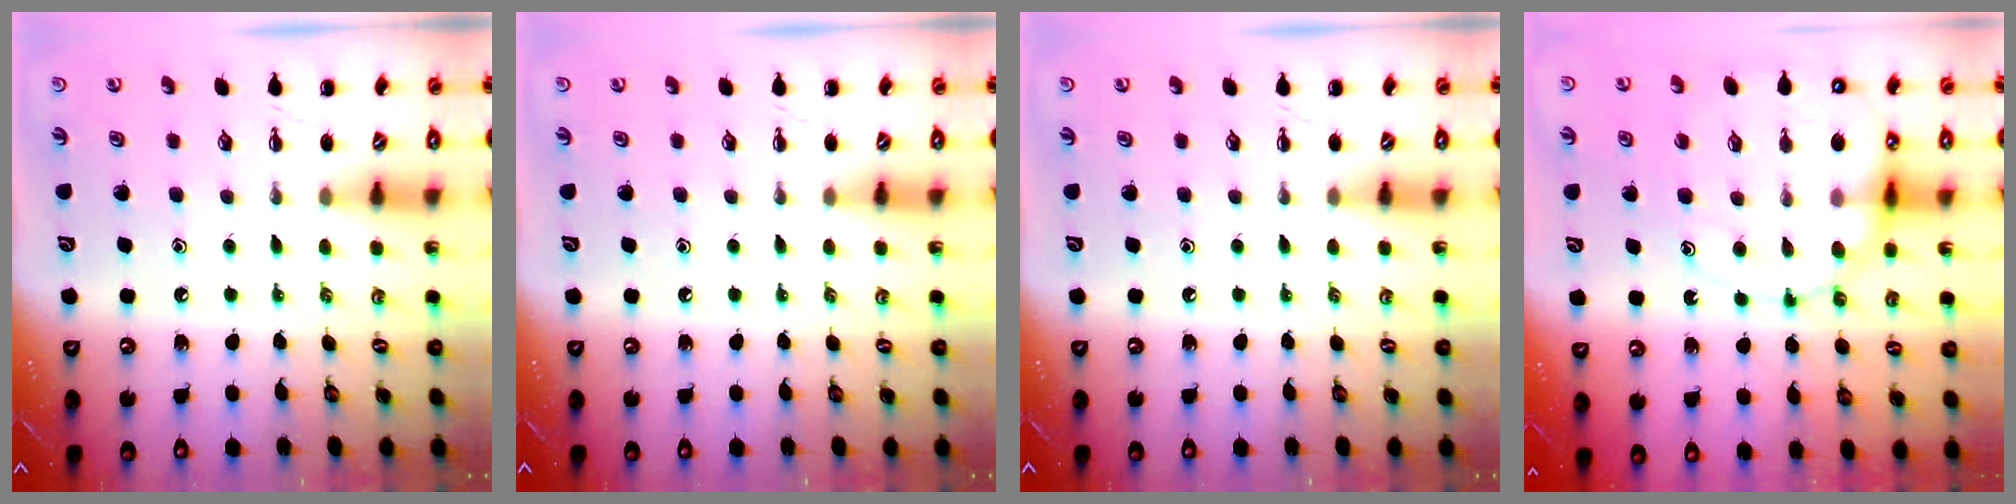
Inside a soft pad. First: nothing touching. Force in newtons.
{"total": 0.0}
{"total": 0.0}
{"total": 15.3, "press": 15.0, "slide": 3.0}